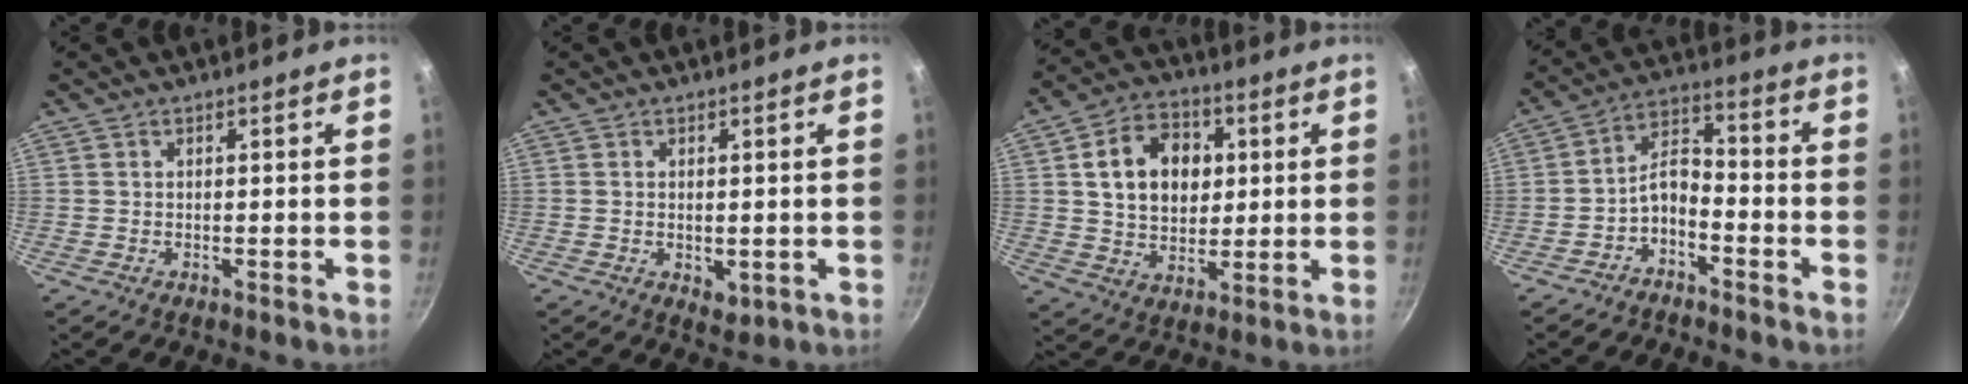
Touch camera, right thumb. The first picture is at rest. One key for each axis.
{"total": 2.5, "fx": -0.1, "fy": 1.6, "fz": 1.9, "tx": -0.028, "ty": -0.009, "tz": 0.000}
{"total": 13.7, "fx": 2.7, "fy": 10.3, "fz": 8.7, "tx": -0.110, "ty": 0.005, "tz": 0.042}
{"total": 6.4, "fx": -3.8, "fy": 3.4, "fz": 3.9, "tx": -0.066, "ty": 0.059, "tz": -0.072}